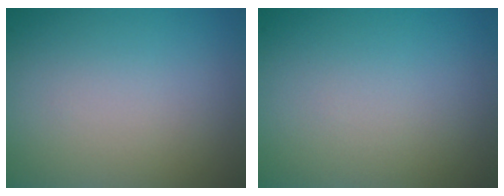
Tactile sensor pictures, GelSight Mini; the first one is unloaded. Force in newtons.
{"total": 0.0}